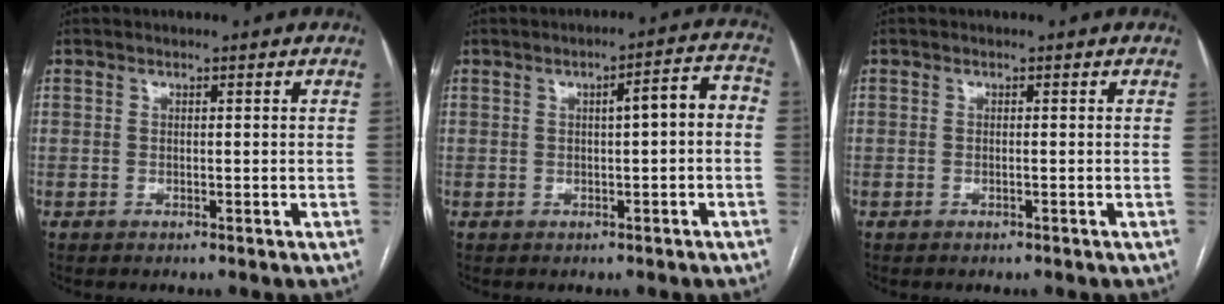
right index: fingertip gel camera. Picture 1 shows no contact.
{"total": 5.2, "force": [0.0, 0.9, 5.1], "torque": [-0.065, 0.023, -0.002]}
{"total": 0.0}